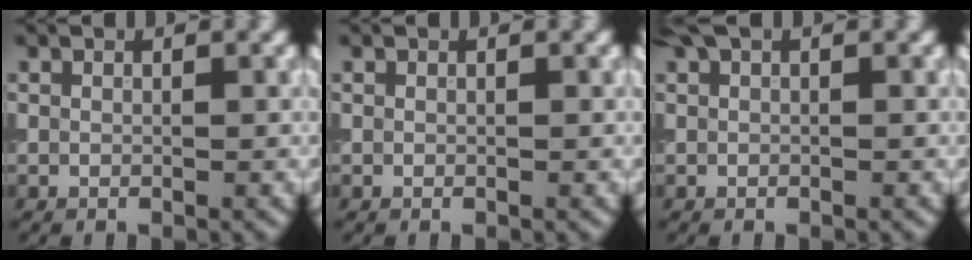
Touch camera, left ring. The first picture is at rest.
{"total": 0.0}
{"total": 1.2, "force": [0.7, 0.4, 0.8], "torque": [-0.016, 0.002, 0.013]}